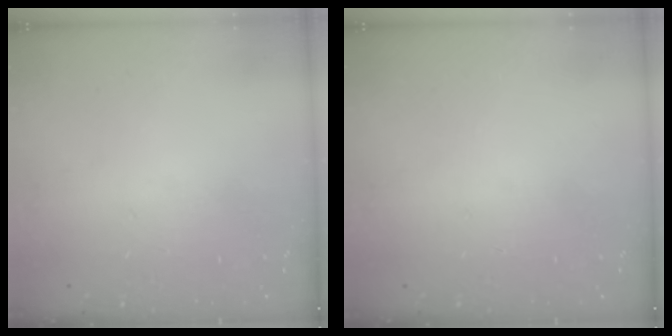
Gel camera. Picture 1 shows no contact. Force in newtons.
{"total": 0.0}